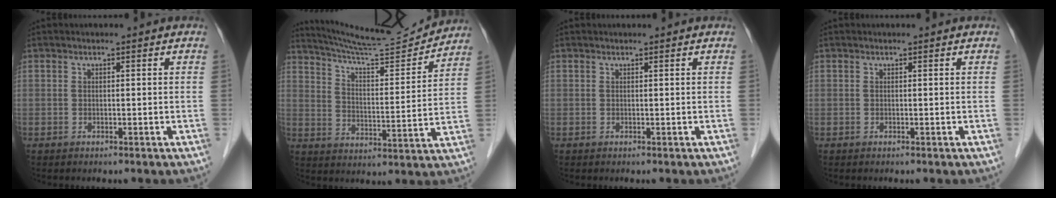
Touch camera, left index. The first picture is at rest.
{"total": 14.9, "force": [14.5, -0.3, 3.3], "torque": [-0.066, -0.014, 0.223]}
{"total": 0.6, "force": [0.6, 0.0, 0.1], "torque": [-0.002, 0.007, 0.010]}
{"total": 0.0}